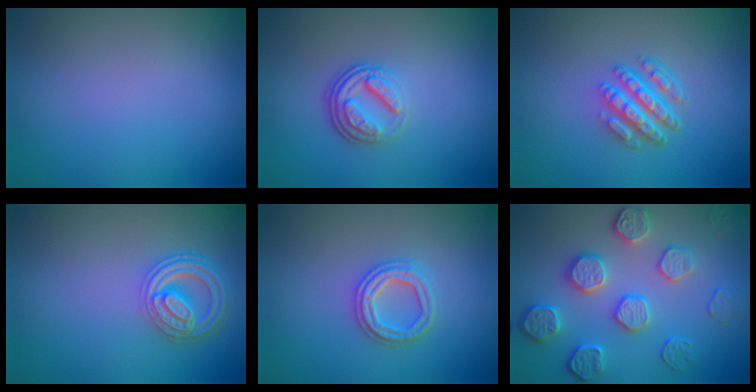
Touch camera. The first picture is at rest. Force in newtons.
{"total": 3.8, "press": 2.7, "slide": 2.7}
{"total": 4.6, "press": 3.2, "slide": 3.3}
{"total": 4.5, "press": 3.5, "slide": 2.8}
{"total": 2.6, "press": 2.6, "slide": 0.5}
{"total": 4.7, "press": 4.3, "slide": 1.8}